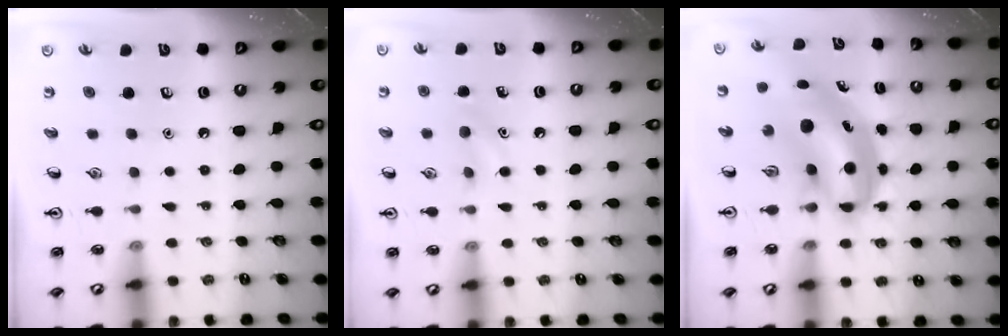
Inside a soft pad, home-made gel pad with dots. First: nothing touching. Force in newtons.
{"total": 6.2, "press": 5.9, "slide": 1.7}
{"total": 7.0, "press": 6.7, "slide": 2.1}